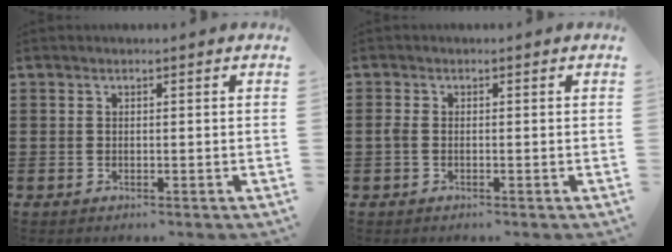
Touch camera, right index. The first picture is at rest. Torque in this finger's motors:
{"motor_torque": [1.32, 0.01, 0.06, 0.05]}